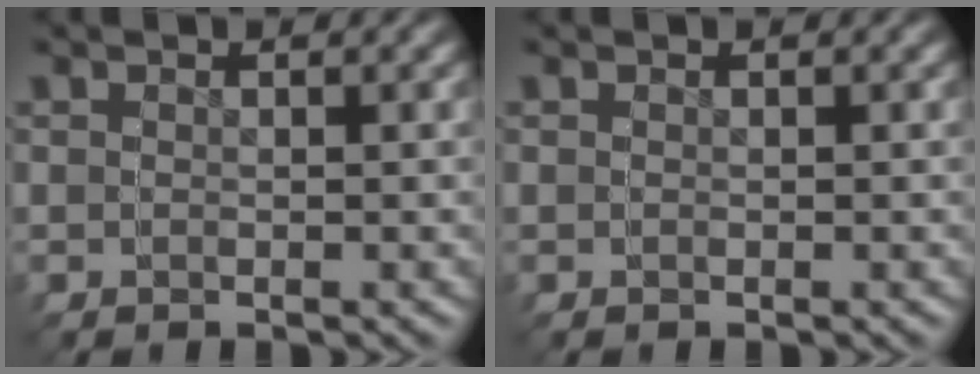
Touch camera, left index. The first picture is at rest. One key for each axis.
{"total": 0.0}